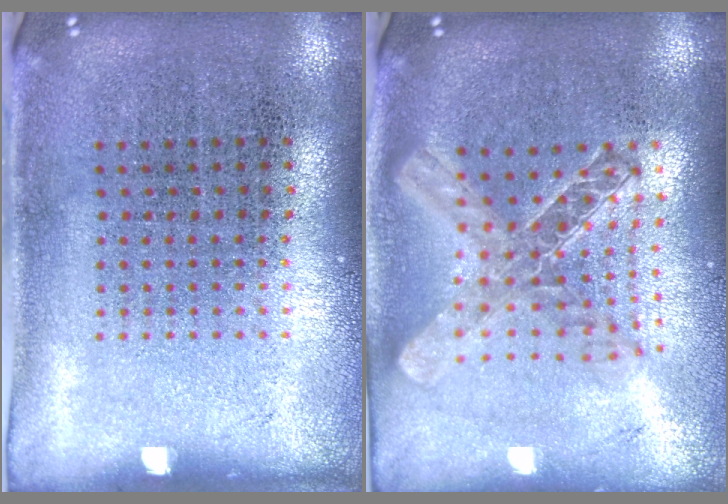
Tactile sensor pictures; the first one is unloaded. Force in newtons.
{"total": 1.9, "press": 1.6, "slide": 1.0}